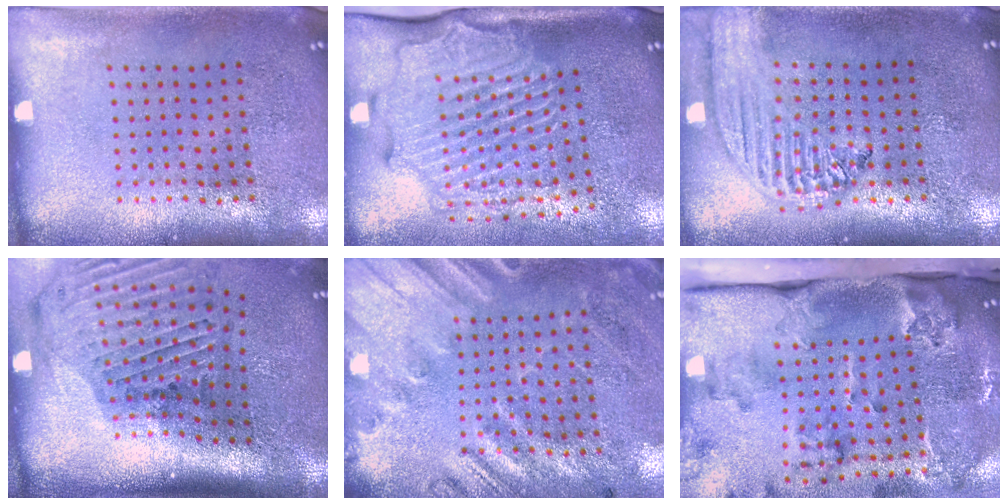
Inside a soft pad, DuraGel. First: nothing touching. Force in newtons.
{"total": 2.7, "press": 2.2, "slide": 1.7}
{"total": 2.3, "press": 1.9, "slide": 1.2}
{"total": 3.0, "press": 2.2, "slide": 2.0}
{"total": 2.5, "press": 1.8, "slide": 1.8}
{"total": 3.9, "press": 2.7, "slide": 2.8}